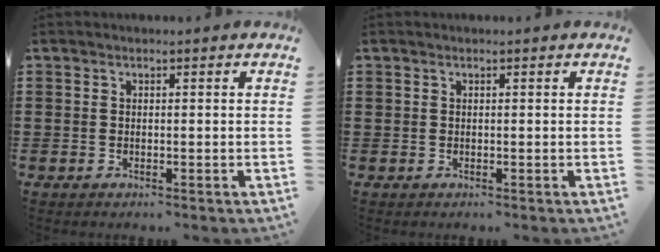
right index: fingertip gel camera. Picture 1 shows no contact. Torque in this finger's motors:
{"motor_torque": [-0.58, 0.92, -0.03, -0.01]}